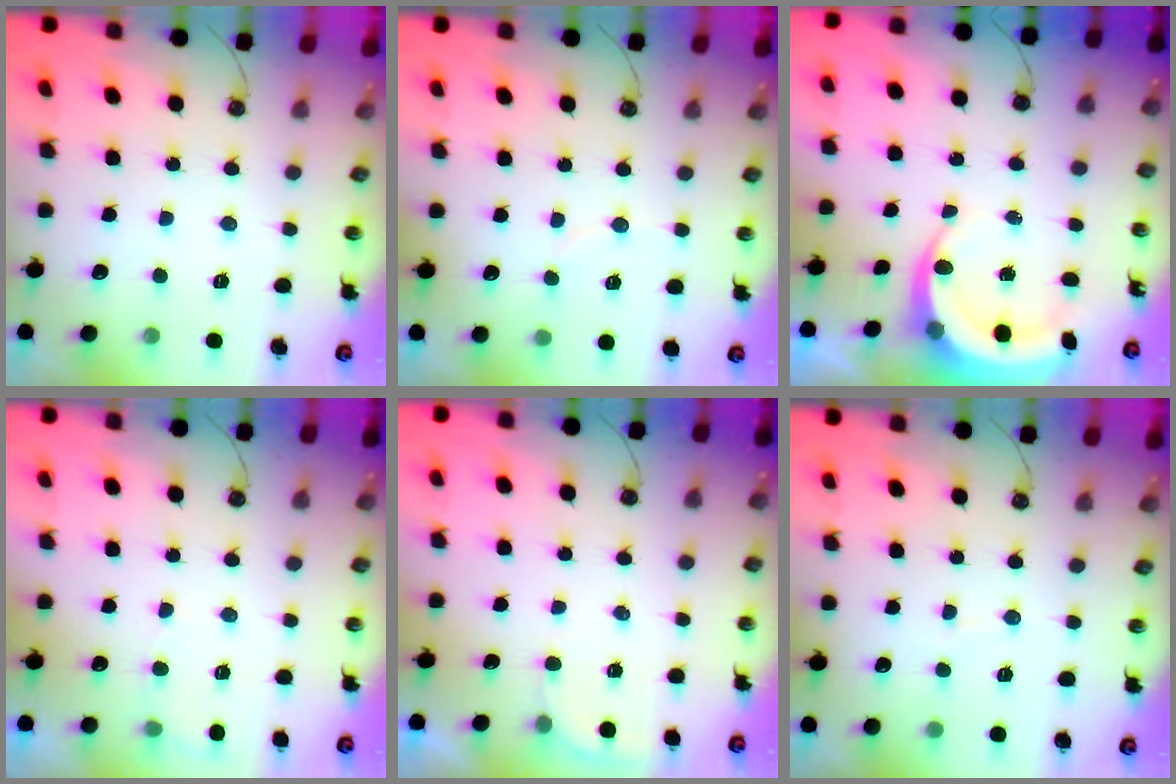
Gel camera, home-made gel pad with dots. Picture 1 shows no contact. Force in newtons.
{"total": 4.8, "press": 4.7, "slide": 0.8}
{"total": 5.9, "press": 5.9, "slide": 0.6}
{"total": 4.1, "press": 3.9, "slide": 1.3}
{"total": 1.6, "press": 1.6, "slide": 0.0}
{"total": 2.8, "press": 2.8, "slide": 0.2}